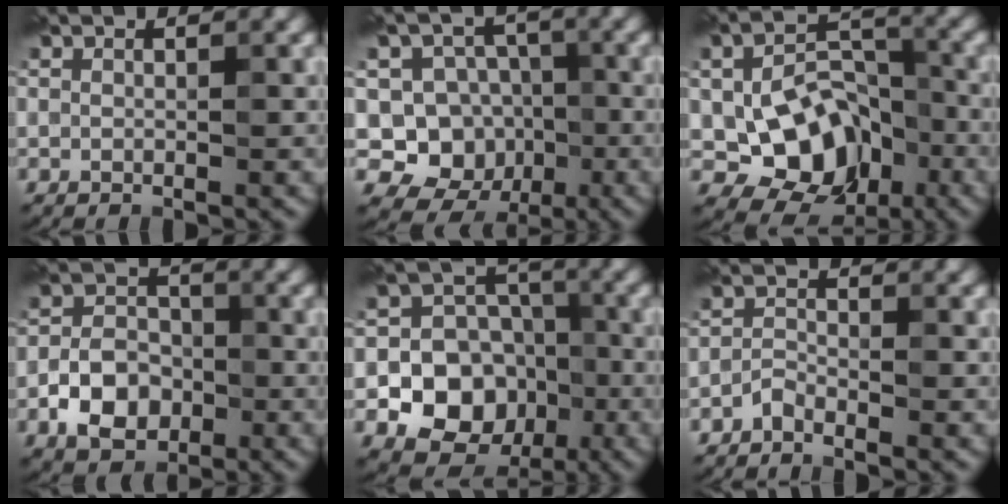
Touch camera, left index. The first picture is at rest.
{"total": 8.8, "force": [-2.3, 7.9, 3.0], "torque": [-0.055, 0.030, -0.056]}
{"total": 9.4, "force": [-3.0, 6.3, 6.3], "torque": [-0.105, 0.001, -0.048]}
{"total": 4.9, "force": [-2.2, 3.4, 2.8], "torque": [-0.047, 0.000, -0.040]}
{"total": 10.7, "force": [-3.6, 9.2, 4.2], "torque": [-0.062, -0.001, -0.083]}
{"total": 1.3, "force": [-1.3, -0.1, 0.1], "torque": [-0.008, 0.009, -0.025]}